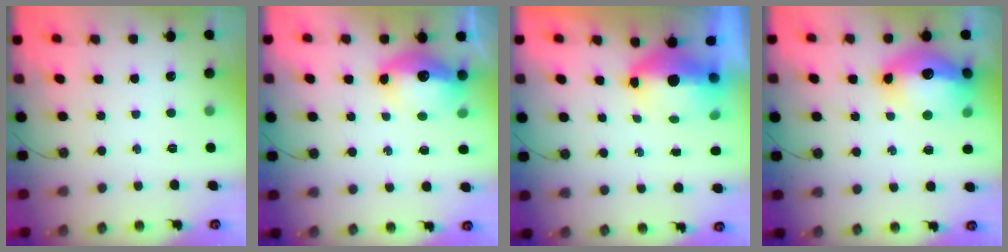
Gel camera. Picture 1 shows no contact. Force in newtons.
{"total": 11.1, "press": 11.0, "slide": 1.1}
{"total": 12.9, "press": 9.3, "slide": 9.0}
{"total": 17.7, "press": 17.6, "slide": 1.8}